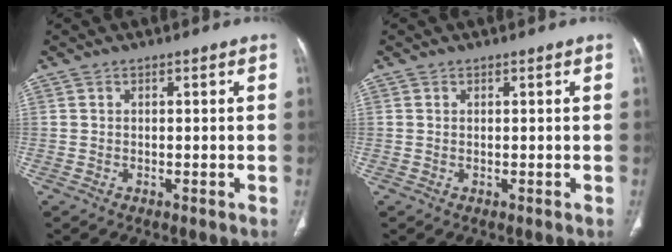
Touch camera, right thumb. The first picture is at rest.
{"total": 0.0}